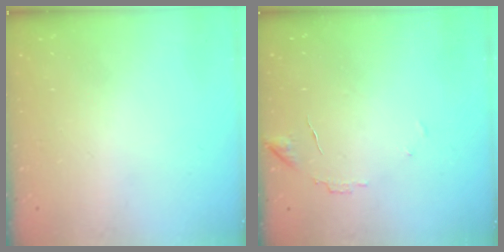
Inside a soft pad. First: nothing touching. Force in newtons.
{"total": 7.6, "press": 7.6, "slide": 0.4}